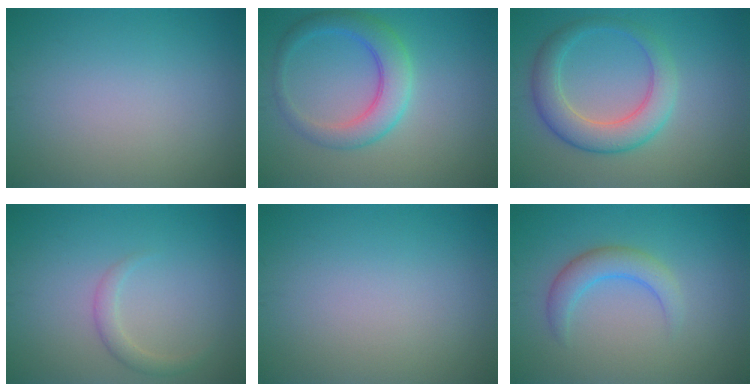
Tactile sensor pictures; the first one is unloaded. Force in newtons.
{"total": 4.5, "press": 4.5, "slide": 0.1}
{"total": 4.2, "press": 4.2, "slide": 0.5}
{"total": 1.5, "press": 1.5, "slide": 0.0}
{"total": 0.0}
{"total": 2.9, "press": 2.9, "slide": 0.2}